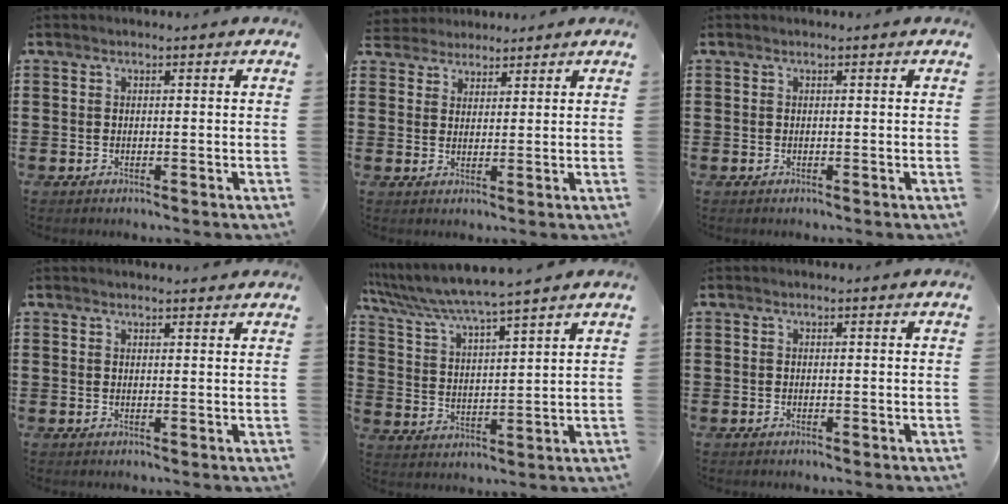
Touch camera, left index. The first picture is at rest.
{"total": 2.7, "force": [2.4, 1.1, -0.5], "torque": [-0.003, 0.002, 0.045]}
{"total": 0.0}
{"total": 1.4, "force": [1.4, 0.0, 0.4], "torque": [-0.010, -0.001, 0.026]}
{"total": 5.5, "force": [5.0, -0.7, 2.3], "torque": [-0.068, -0.037, 0.079]}
{"total": 0.0}